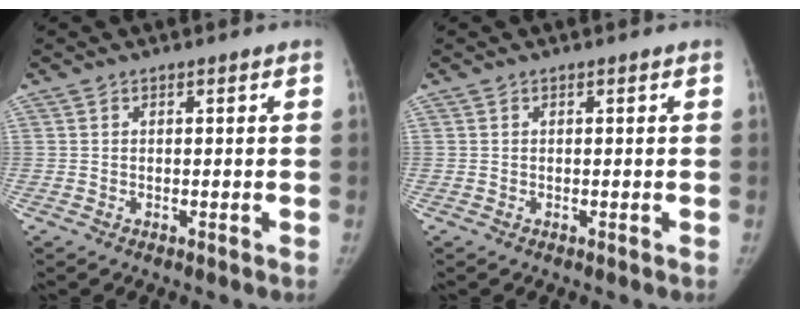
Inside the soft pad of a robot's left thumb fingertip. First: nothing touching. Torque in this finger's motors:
{"motor_torque": [0.07, -0.01, 0.20, -0.04, 0.08]}